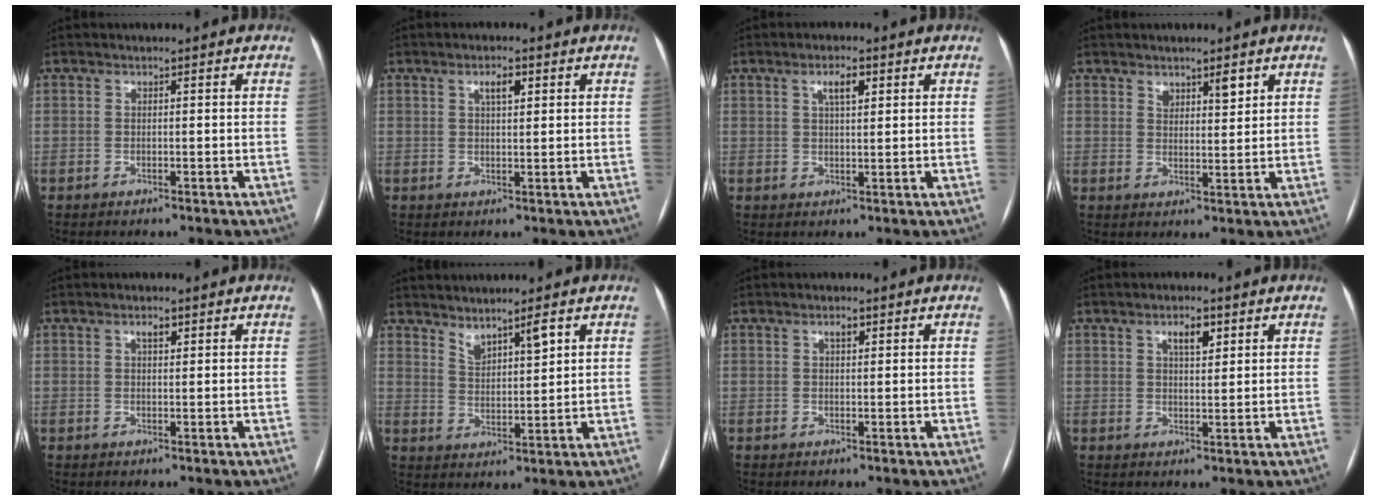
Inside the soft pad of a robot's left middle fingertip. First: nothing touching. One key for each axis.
{"total": 2.7, "fx": 1.2, "fy": 0.8, "fz": 2.2, "tx": -0.041, "ty": 0.003, "tz": 0.021}
{"total": 3.4, "fx": 1.6, "fy": 1.0, "fz": 2.8, "tx": -0.052, "ty": 0.005, "tz": 0.027}
{"total": 3.1, "fx": 2.2, "fy": 1.2, "fz": 1.9, "tx": -0.030, "ty": 0.001, "tz": 0.037}
{"total": 1.6, "fx": 0.9, "fy": 0.6, "fz": 1.2, "tx": -0.021, "ty": 0.003, "tz": 0.013}
{"total": 4.5, "fx": 3.4, "fy": 0.7, "fz": 2.9, "tx": -0.056, "ty": 0.002, "tz": 0.067}
{"total": 1.5, "fx": 0.8, "fy": 0.6, "fz": 1.1, "tx": -0.020, "ty": 0.003, "tz": 0.011}
{"total": 3.7, "fx": 1.9, "fy": 1.3, "fz": 2.8, "tx": -0.047, "ty": 0.003, "tz": 0.032}